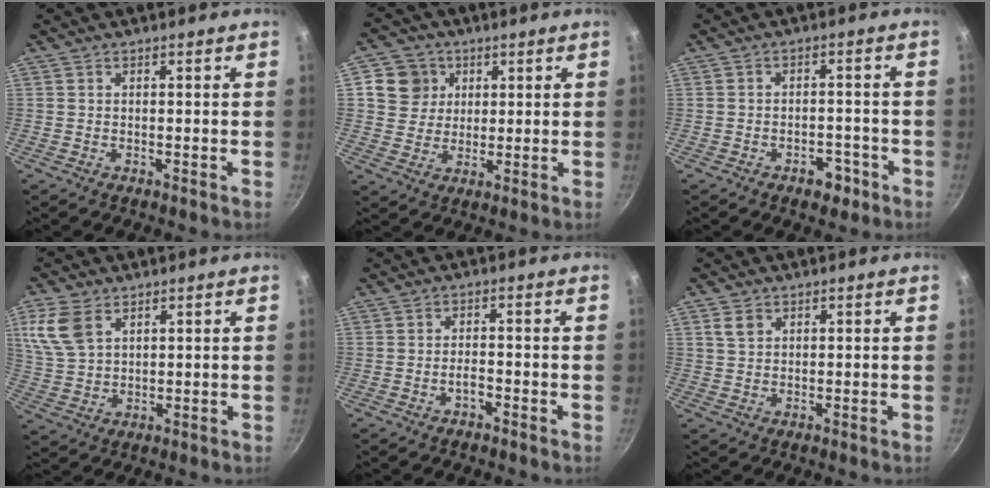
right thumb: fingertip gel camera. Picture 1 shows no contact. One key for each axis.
{"total": 7.6, "fx": 2.4, "fy": 6.9, "fz": 2.1, "tx": -0.002, "ty": 0.000, "tz": 0.038}
{"total": 4.6, "fx": -2.6, "fy": 2.8, "fz": 2.5, "tx": -0.014, "ty": 0.022, "tz": -0.029}
{"total": 8.9, "fx": 4.1, "fy": 5.6, "fz": 5.6, "tx": -0.113, "ty": -0.009, "tz": 0.088}
{"total": 2.1, "fx": -1.3, "fy": 0.9, "fz": 1.3, "tx": -0.019, "ty": 0.016, "tz": -0.025}
{"total": 3.0, "fx": 1.4, "fy": 2.2, "fz": 1.6, "tx": -0.020, "ty": -0.001, "tz": 0.028}